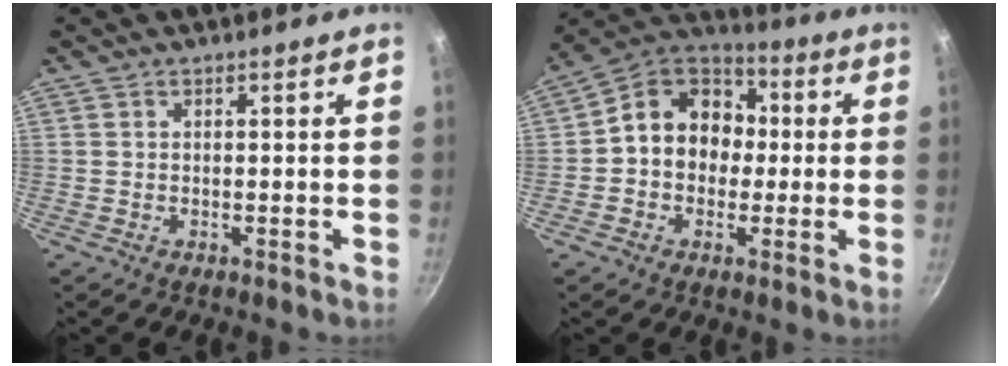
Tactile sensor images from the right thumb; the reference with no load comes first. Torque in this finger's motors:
{"motor_torque": [-0.05, 0.43, 0.10, 0.16, 0.10]}